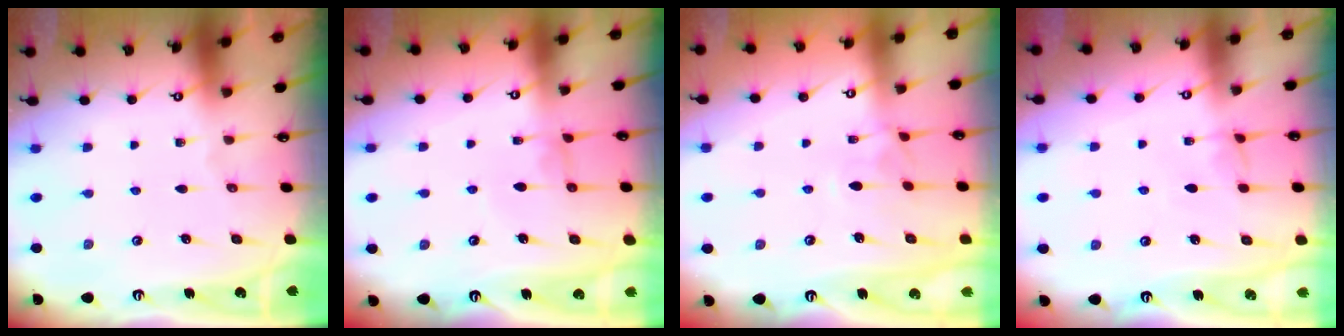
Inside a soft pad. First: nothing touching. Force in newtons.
{"total": 1.0, "press": 0.9, "slide": 0.4}
{"total": 1.6, "press": 1.4, "slide": 0.7}
{"total": 2.8, "press": 2.7, "slide": 0.4}